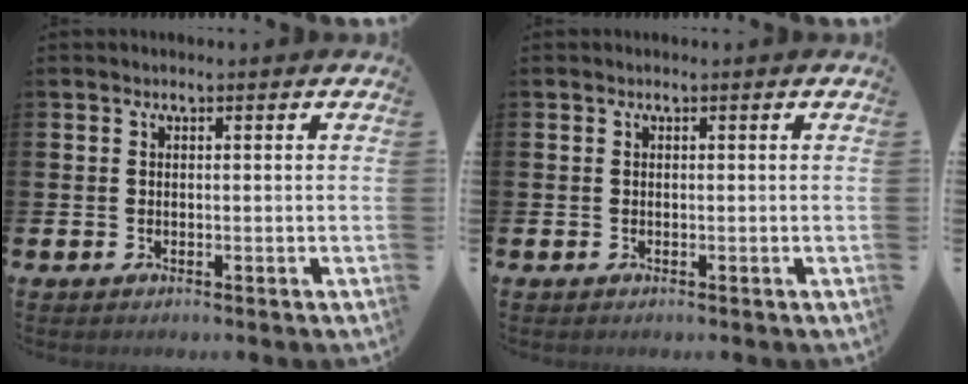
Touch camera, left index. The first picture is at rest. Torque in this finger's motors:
{"motor_torque": [-0.06, -0.06, 0.01, 0.01]}